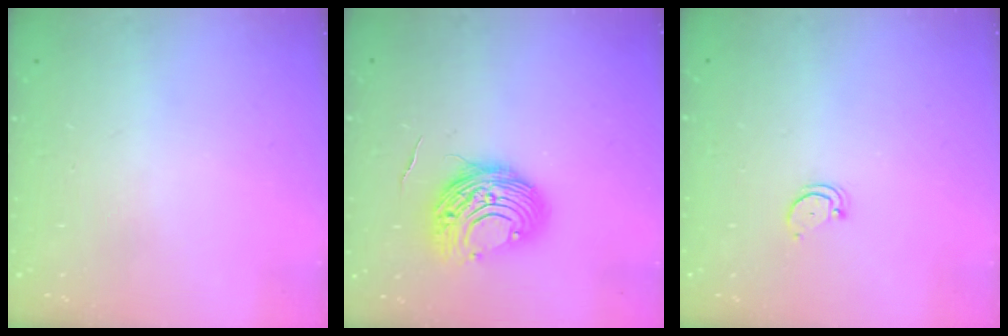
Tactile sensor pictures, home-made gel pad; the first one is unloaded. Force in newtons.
{"total": 11.3, "press": 11.3, "slide": 0.9}
{"total": 2.7, "press": 2.7, "slide": 0.2}